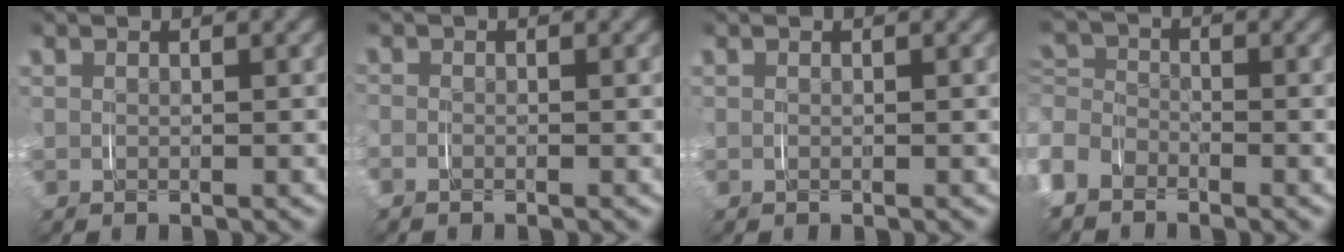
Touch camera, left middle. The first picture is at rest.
{"total": 1.8, "force": [-0.9, 1.5, 0.3], "torque": [-0.024, -0.010, -0.017]}
{"total": 0.0}
{"total": 2.9, "force": [-2.1, 1.6, -1.0], "torque": [0.011, -0.004, -0.046]}